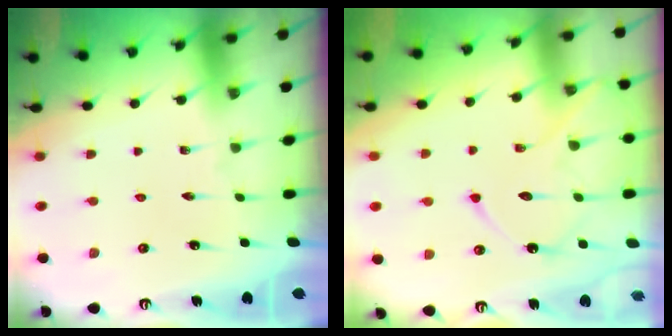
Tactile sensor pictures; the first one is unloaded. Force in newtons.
{"total": 14.2, "press": 14.2, "slide": 1.0}